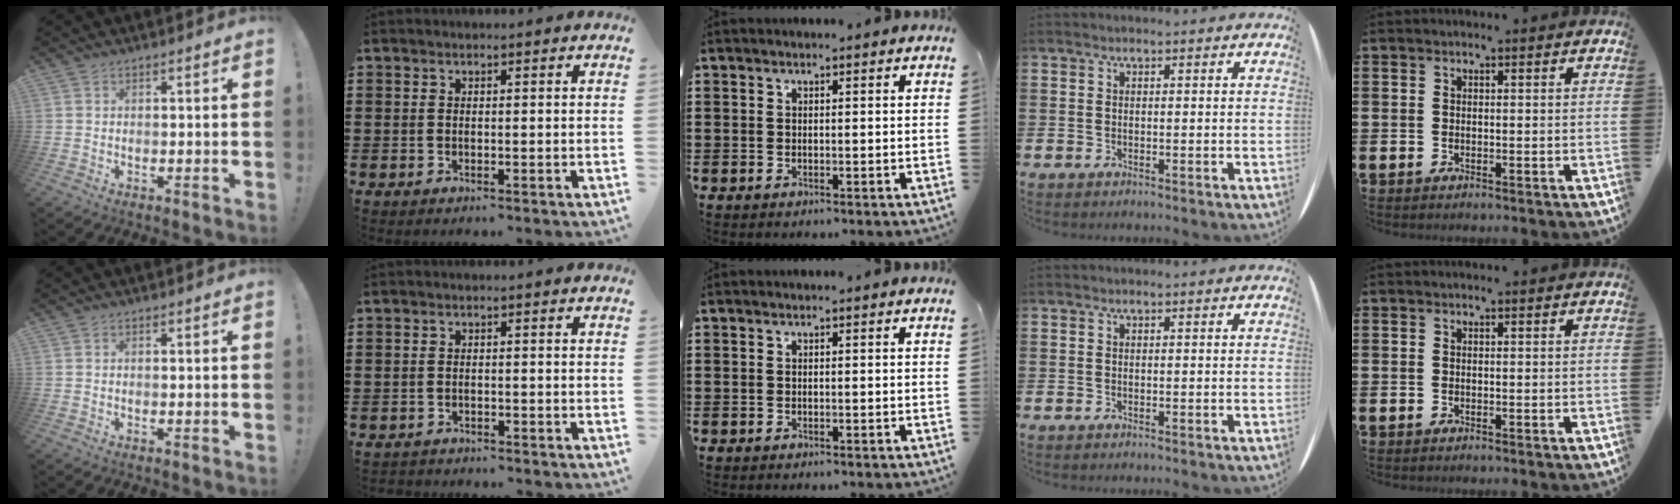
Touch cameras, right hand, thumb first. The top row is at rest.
{"index": {"total": 1.1, "force": [-1.1, 0.2, -0.1], "torque": [-0.002, 0.003, -0.025]}}